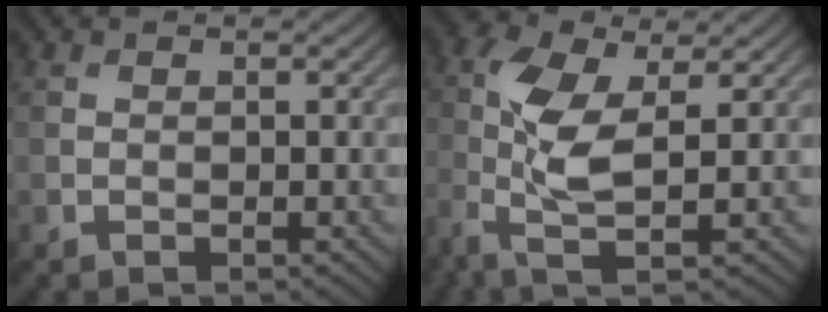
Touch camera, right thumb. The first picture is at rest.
{"total": 7.9, "force": [-0.6, 2.9, 7.3], "torque": [-0.176, 0.010, -0.024]}